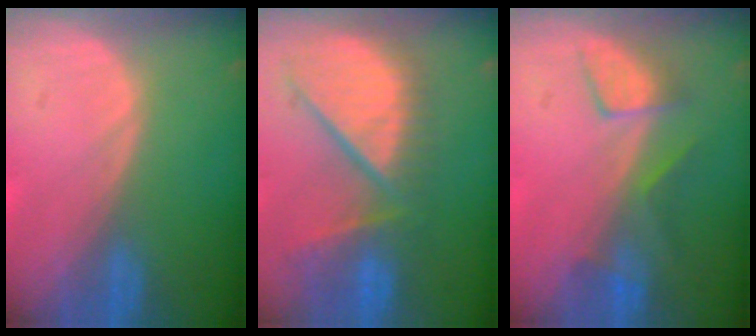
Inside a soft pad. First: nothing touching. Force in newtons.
{"total": 11.5, "press": 10.4, "slide": 5.0}
{"total": 4.7, "press": 4.6, "slide": 1.2}